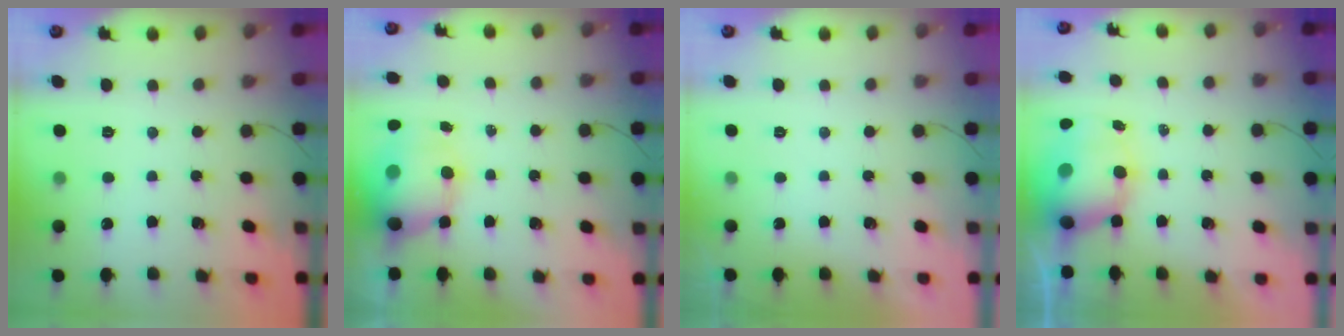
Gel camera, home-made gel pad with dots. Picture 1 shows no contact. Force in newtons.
{"total": 12.2, "press": 11.7, "slide": 3.4}
{"total": 0.0}
{"total": 10.7, "press": 10.4, "slide": 2.9}